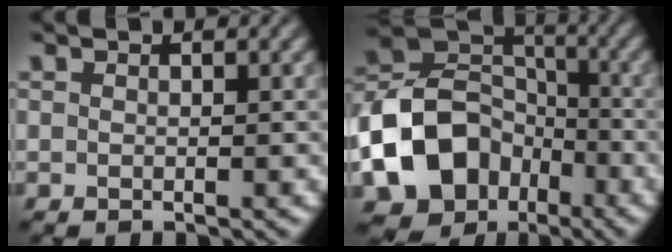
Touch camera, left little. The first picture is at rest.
{"total": 11.6, "force": [-4.8, 8.8, 5.9], "torque": [-0.134, 0.002, -0.094]}